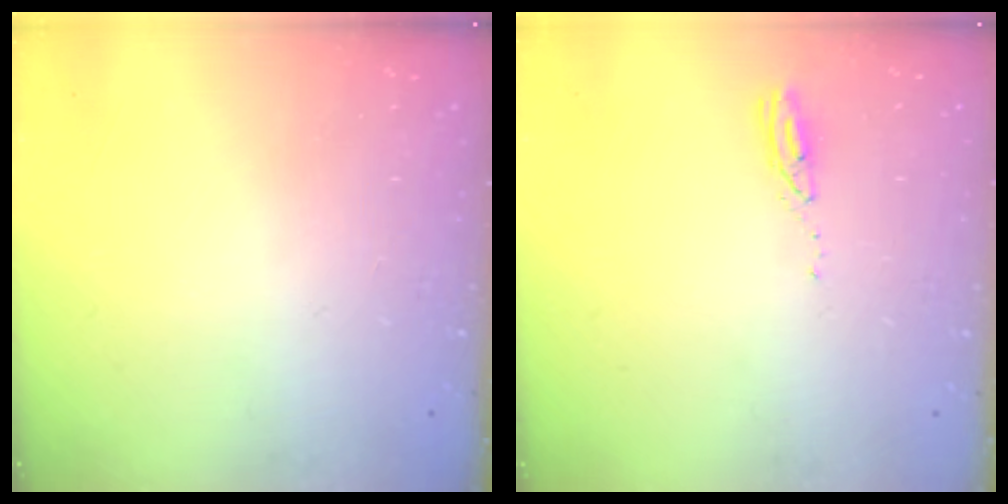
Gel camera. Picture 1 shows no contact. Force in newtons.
{"total": 3.0, "press": 3.0, "slide": 0.1}